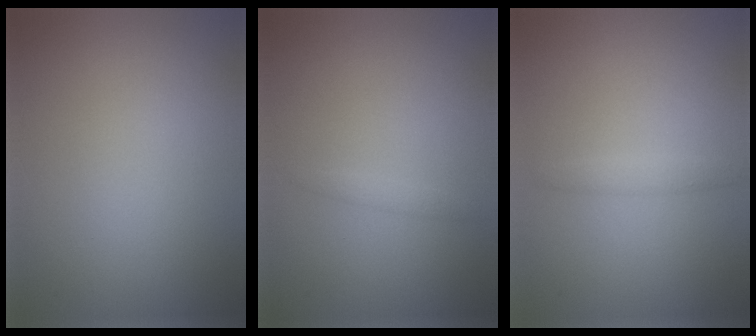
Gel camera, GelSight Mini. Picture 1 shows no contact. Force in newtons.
{"total": 0.8, "press": 0.8, "slide": 0.1}
{"total": 1.2, "press": 1.2, "slide": 0.1}